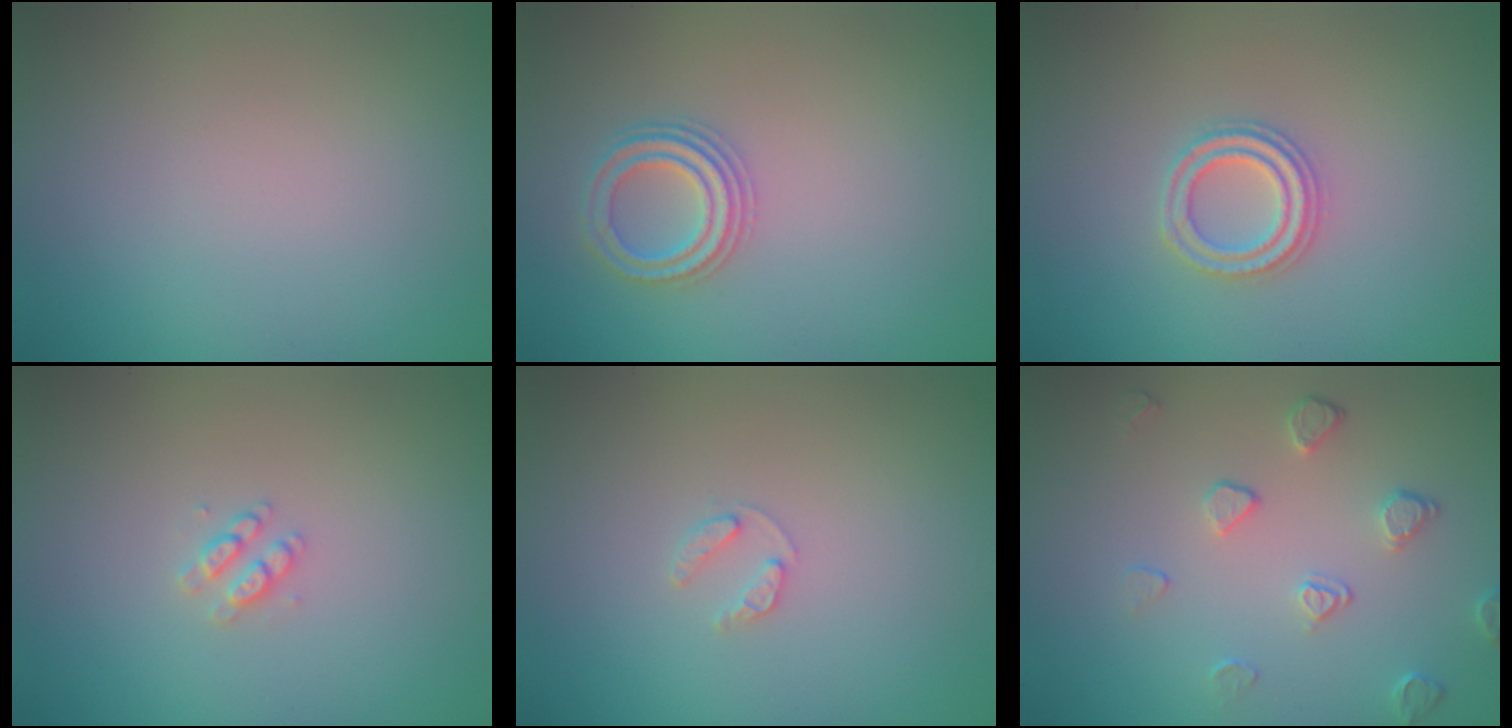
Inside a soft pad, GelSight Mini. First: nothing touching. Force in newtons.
{"total": 2.5, "press": 2.4, "slide": 0.4}
{"total": 2.4, "press": 2.3, "slide": 0.5}
{"total": 1.4, "press": 1.3, "slide": 0.3}
{"total": 1.1, "press": 1.1, "slide": 0.2}
{"total": 2.1, "press": 1.4, "slide": 1.5}